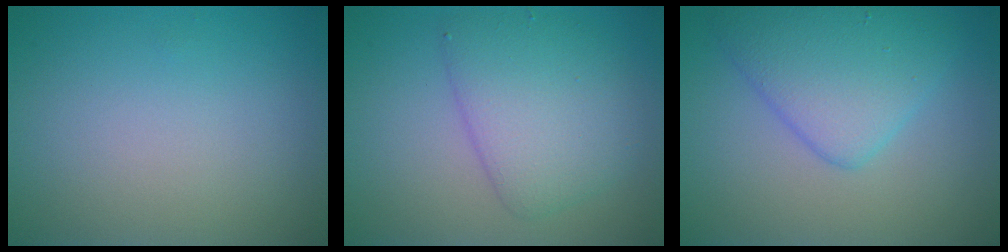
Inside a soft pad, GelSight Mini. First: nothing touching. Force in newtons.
{"total": 5.0, "press": 5.0, "slide": 0.1}
{"total": 5.1, "press": 5.1, "slide": 0.1}